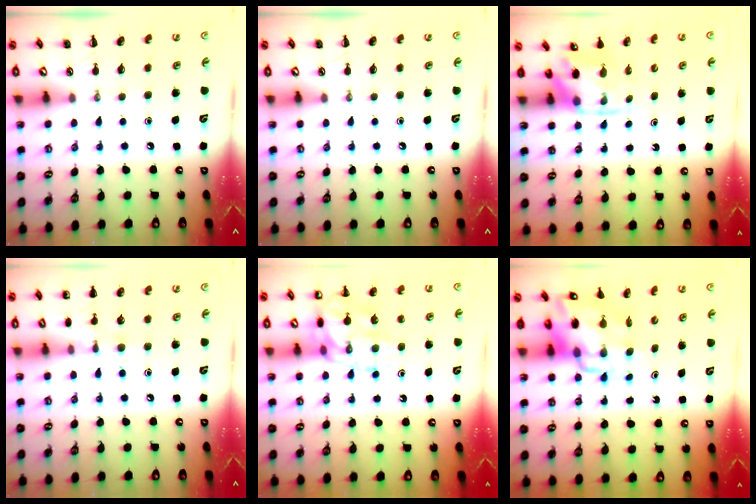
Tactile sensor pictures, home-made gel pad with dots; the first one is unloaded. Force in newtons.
{"total": 0.0}
{"total": 4.7, "press": 4.6, "slide": 0.6}
{"total": 6.8, "press": 6.6, "slide": 1.9}
{"total": 14.5, "press": 14.4, "slide": 1.7}
{"total": 12.8, "press": 12.1, "slide": 4.0}